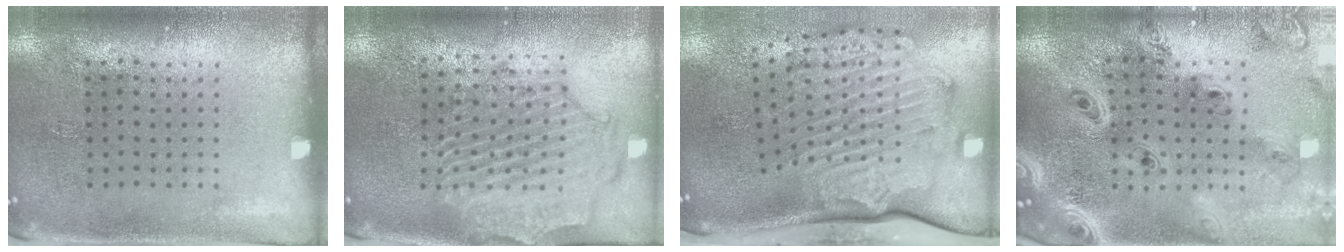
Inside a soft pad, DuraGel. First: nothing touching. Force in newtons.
{"total": 2.4, "press": 2.2, "slide": 0.8}
{"total": 3.1, "press": 2.4, "slide": 1.9}
{"total": 4.1, "press": 3.1, "slide": 2.7}